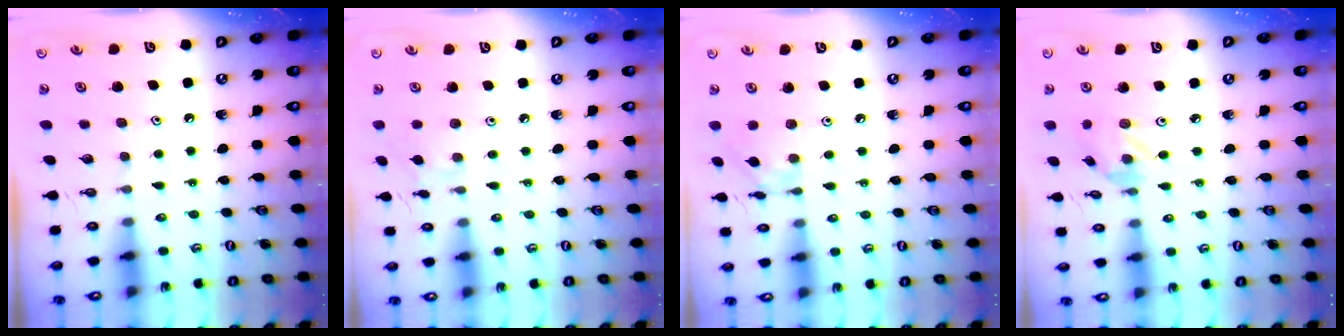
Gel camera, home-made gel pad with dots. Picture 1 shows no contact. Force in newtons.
{"total": 3.1, "press": 3.1, "slide": 0.6}
{"total": 3.8, "press": 3.8, "slide": 0.1}
{"total": 1.8, "press": 1.8, "slide": 0.2}